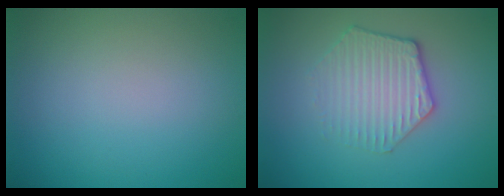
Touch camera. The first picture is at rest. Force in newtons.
{"total": 3.3, "press": 3.1, "slide": 1.3}